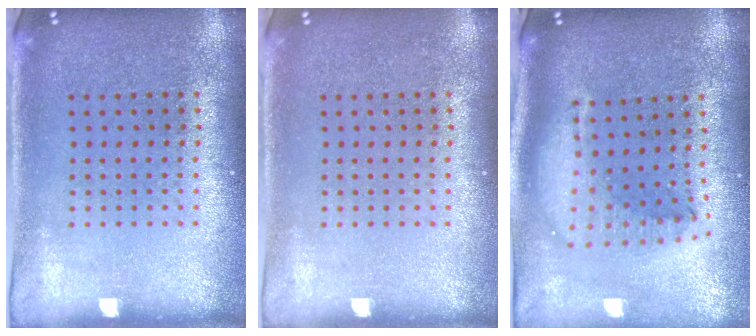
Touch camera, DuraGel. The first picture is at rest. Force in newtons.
{"total": 0.0}
{"total": 2.2, "press": 1.7, "slide": 1.4}